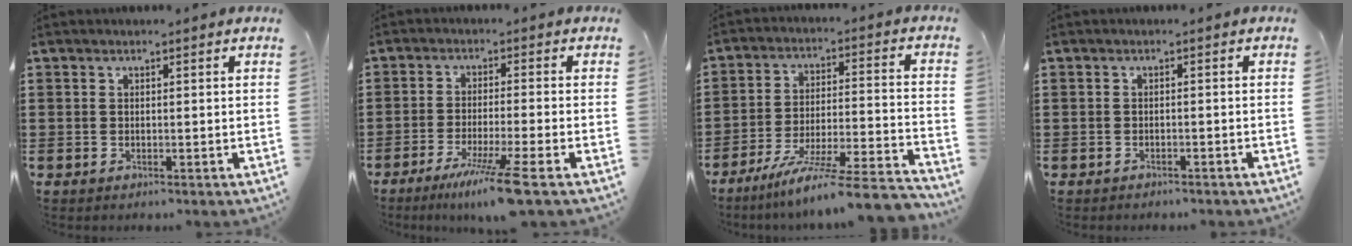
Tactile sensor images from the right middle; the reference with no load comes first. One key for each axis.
{"total": 7.4, "fx": -4.9, "fy": -0.6, "fz": 5.6, "tx": -0.107, "ty": -0.022, "tz": -0.088}
{"total": 10.4, "fx": -8.8, "fy": -0.1, "fz": 5.5, "tx": -0.084, "ty": 0.000, "tz": -0.169}
{"total": 0.9, "fx": -0.9, "fy": 0.1, "fz": 0.0, "tx": -0.004, "ty": -0.001, "tz": -0.020}